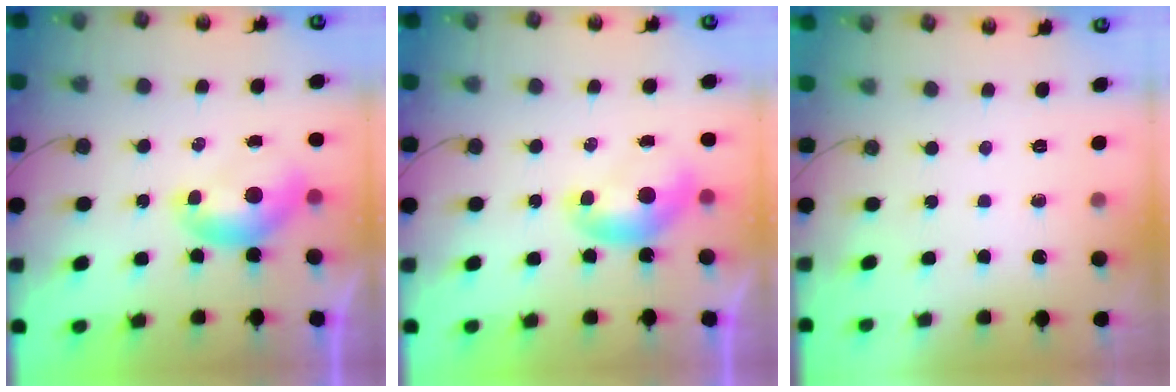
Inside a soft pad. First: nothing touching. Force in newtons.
{"total": 0.0}
{"total": 0.0}